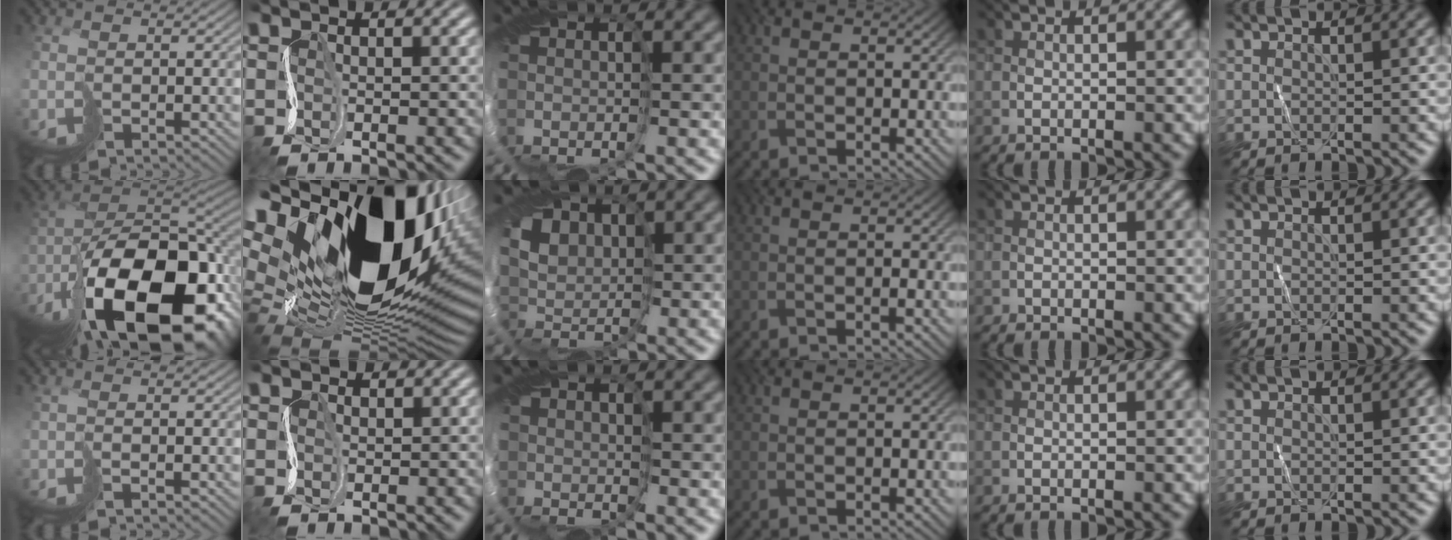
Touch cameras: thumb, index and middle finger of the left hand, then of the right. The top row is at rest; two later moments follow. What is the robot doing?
{"motion": "cut", "object": "paper"}